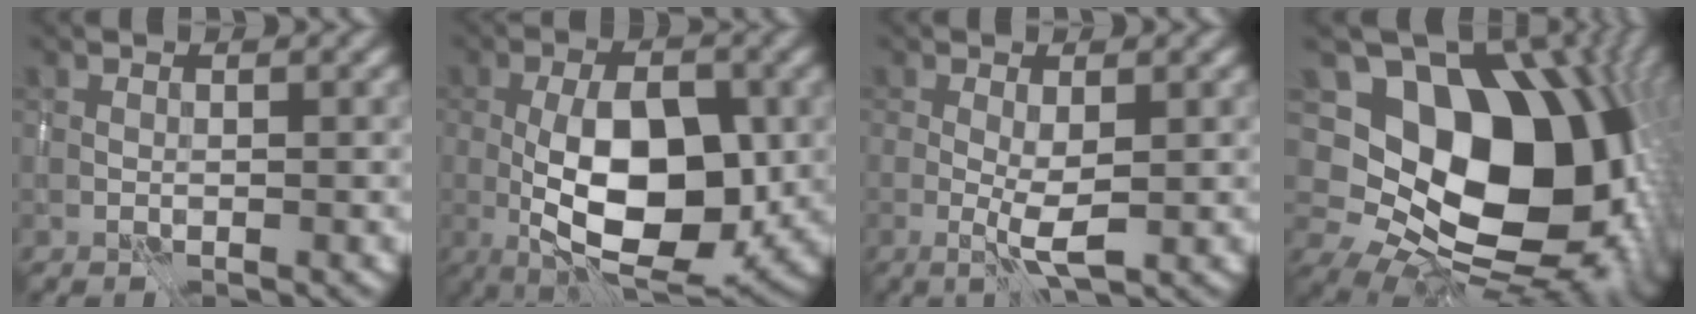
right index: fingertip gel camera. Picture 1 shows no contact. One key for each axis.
{"total": 10.9, "fx": -2.1, "fy": 4.9, "fz": 9.5, "tx": -0.151, "ty": -0.001, "tz": -0.035}
{"total": 2.5, "fx": -0.3, "fy": 0.4, "fz": 2.5, "tx": -0.047, "ty": -0.009, "tz": -0.007}
{"total": 16.9, "fx": 1.9, "fy": 12.1, "fz": 11.6, "tx": -0.170, "ty": -0.018, "tz": 0.044}